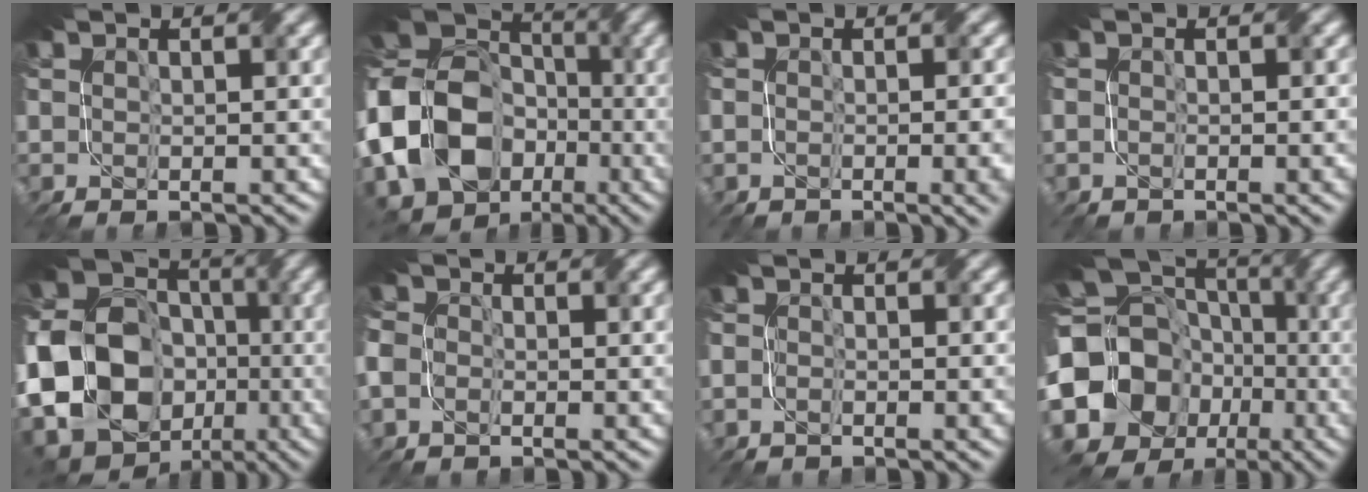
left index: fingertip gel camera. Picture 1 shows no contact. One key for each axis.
{"total": 15.5, "fx": -4.6, "fy": 12.7, "fz": 7.6, "tx": -0.175, "ty": -0.003, "tz": -0.094}
{"total": 5.1, "fx": -1.1, "fy": 2.6, "fz": 4.3, "tx": -0.011, "ty": 0.006, "tz": -0.009}
{"total": 2.5, "fx": -0.5, "fy": 1.5, "fz": 2.0, "tx": -0.011, "ty": 0.006, "tz": -0.006}
{"total": 26.5, "fx": -5.7, "fy": 24.3, "fz": 8.8, "tx": -0.199, "ty": -0.023, "tz": -0.135}
{"total": 3.0, "fx": -0.7, "fy": 2.7, "fz": 1.1, "tx": -0.019, "ty": 0.015, "tz": -0.021}
{"total": 2.2, "fx": -0.5, "fy": 1.6, "fz": 1.5, "tx": -0.009, "ty": 0.006, "tz": -0.015}
{"total": 16.8, "fx": -4.2, "fy": 14.9, "fz": 6.4, "tx": -0.126, "ty": -0.002, "tz": -0.105}